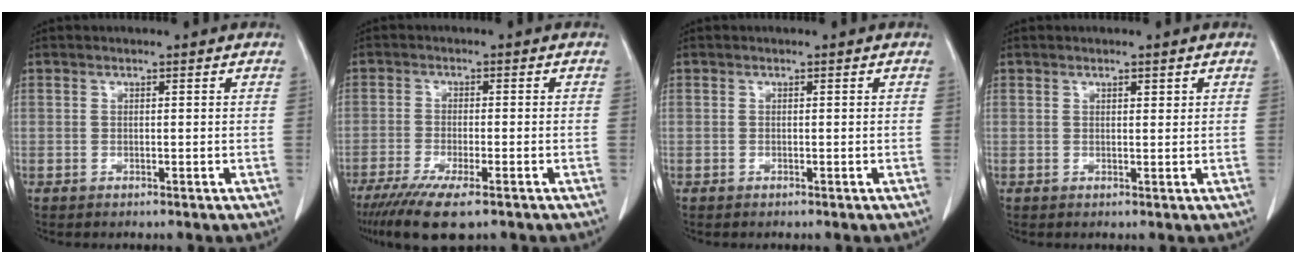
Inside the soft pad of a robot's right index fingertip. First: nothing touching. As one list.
[{"total": 8.6, "force": [-6.0, 1.0, 6.1], "torque": [-0.104, -0.022, -0.094]}, {"total": 0.0}, {"total": 0.9, "force": [0.6, 0.1, 0.6], "torque": [-0.011, -0.003, 0.010]}]